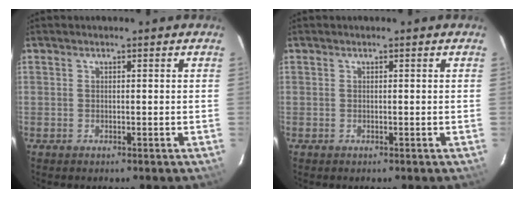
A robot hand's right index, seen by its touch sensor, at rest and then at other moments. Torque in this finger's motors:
{"motor_torque": [0.00, 0.00, 0.01, 0.00]}